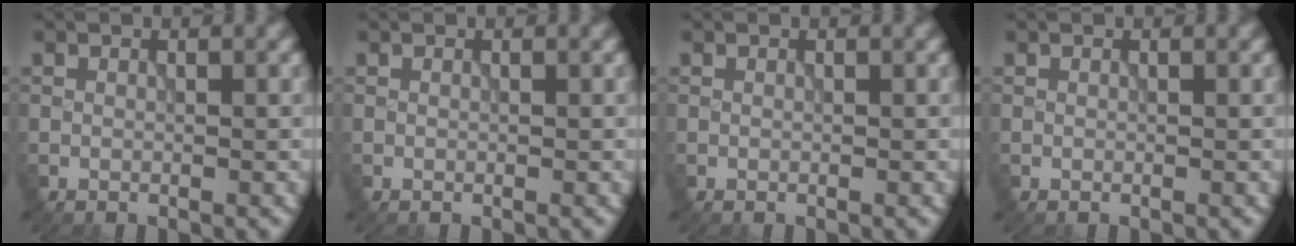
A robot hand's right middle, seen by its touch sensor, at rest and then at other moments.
{"total": 0.0}
{"total": 0.0}
{"total": 0.0}